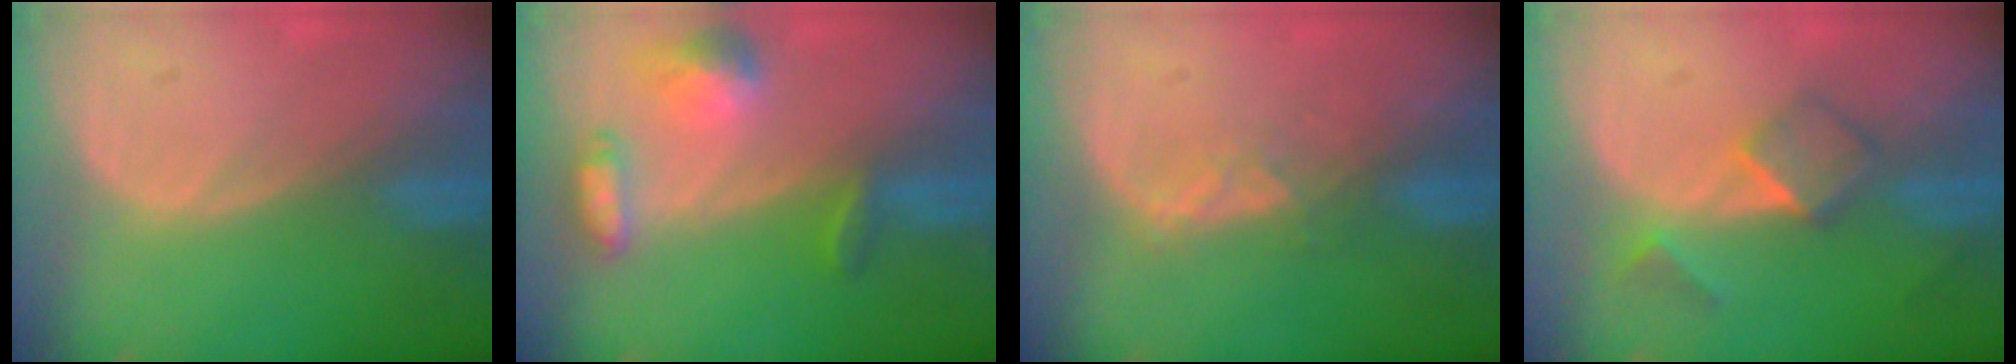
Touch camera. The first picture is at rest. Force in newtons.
{"total": 6.2, "press": 6.1, "slide": 0.8}
{"total": 2.6, "press": 2.5, "slide": 0.8}
{"total": 5.1, "press": 4.4, "slide": 2.5}